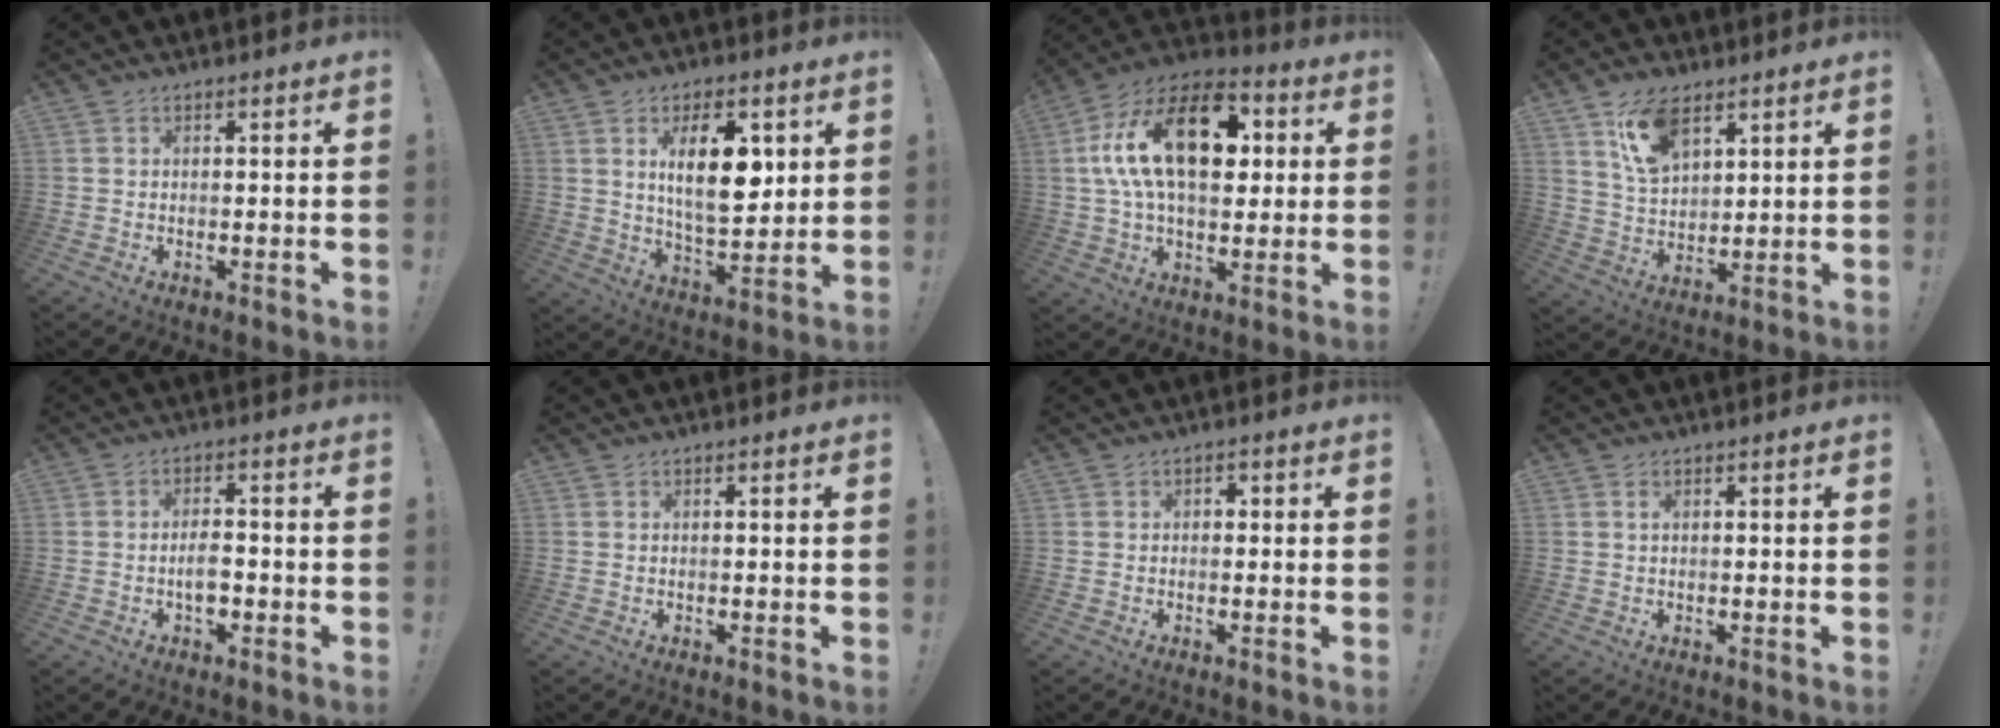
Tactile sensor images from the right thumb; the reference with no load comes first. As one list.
[{"total": 15.1, "force": [4.2, 7.1, 12.7], "torque": [-0.200, -0.010, 0.065]}, {"total": 23.0, "force": [4.7, 13.1, 18.4], "torque": [-0.316, -0.003, 0.077]}, {"total": 12.1, "force": [7.6, 6.7, 6.6], "torque": [-0.113, -0.026, 0.146]}, {"total": 4.8, "force": [-1.6, 2.4, 3.9], "torque": [-0.058, 0.003, -0.031]}, {"total": 0.0}, {"total": 1.5, "force": [-0.7, 1.1, 0.5], "torque": [-0.002, 0.002, -0.016]}, {"total": 0.8, "force": [0.3, 0.3, 0.6], "torque": [-0.007, -0.002, 0.003]}]